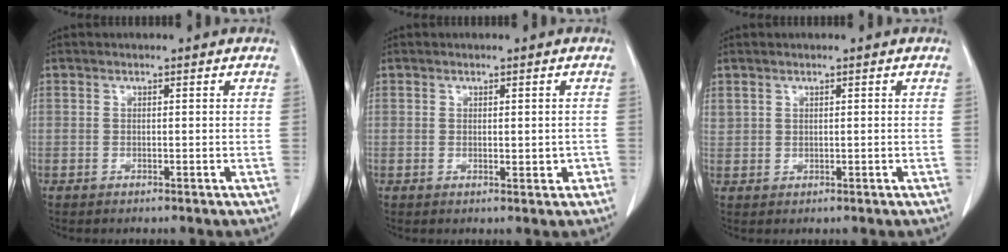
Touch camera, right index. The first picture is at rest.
{"total": 1.9, "force": [-0.2, 0.9, 1.7], "torque": [-0.024, -0.003, 0.003]}
{"total": 1.2, "force": [0.9, 0.7, 0.3], "torque": [-0.007, 0.007, 0.022]}